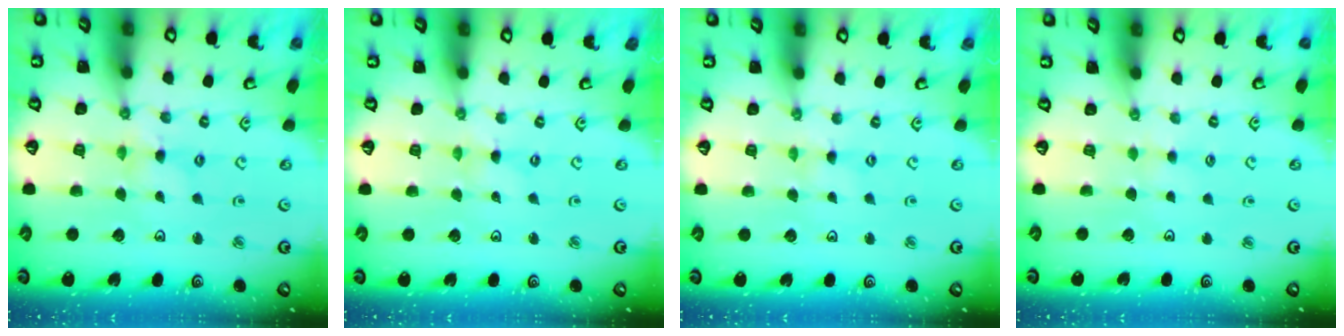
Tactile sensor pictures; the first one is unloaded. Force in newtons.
{"total": 0.0}
{"total": 0.0}
{"total": 1.8, "press": 1.7, "slide": 0.3}